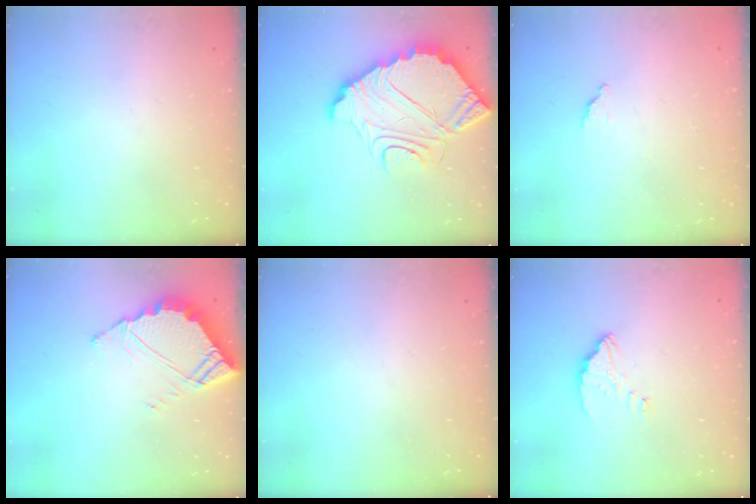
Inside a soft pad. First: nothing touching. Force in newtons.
{"total": 14.0, "press": 13.9, "slide": 1.1}
{"total": 2.0, "press": 2.0, "slide": 0.1}
{"total": 6.3, "press": 6.2, "slide": 0.4}
{"total": 0.0}
{"total": 3.1, "press": 3.0, "slide": 0.3}